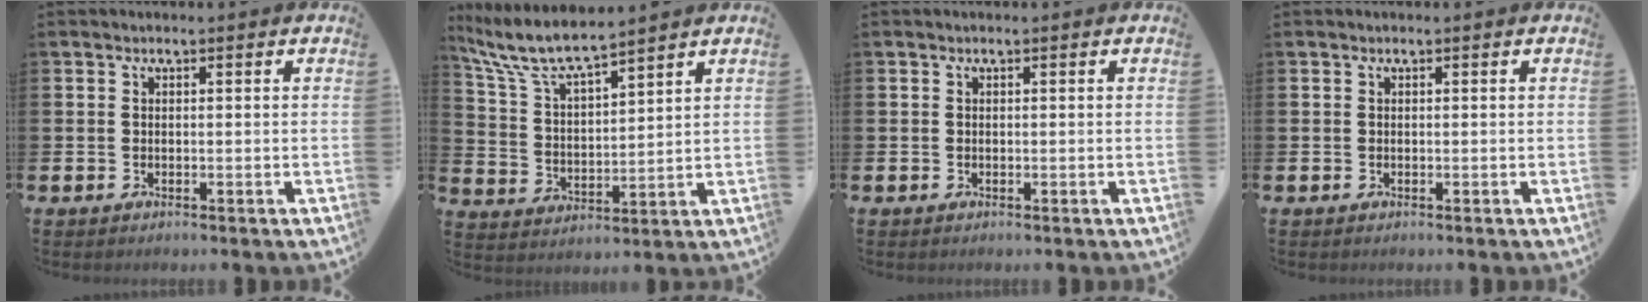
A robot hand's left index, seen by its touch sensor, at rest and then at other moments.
{"total": 7.7, "force": [7.0, 0.8, 3.1], "torque": [-0.088, -0.041, 0.121]}
{"total": 0.0}
{"total": 0.0}